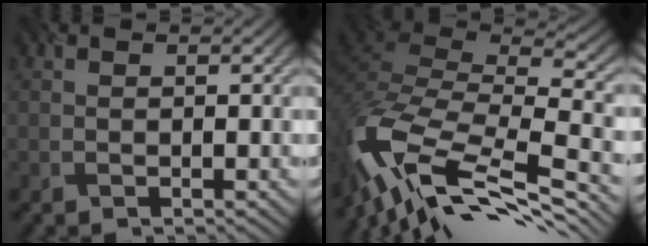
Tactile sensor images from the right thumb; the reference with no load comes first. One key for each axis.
{"total": 14.8, "fx": -9.7, "fy": 5.7, "fz": 9.6, "tx": -0.247, "ty": -0.003, "tz": -0.171}